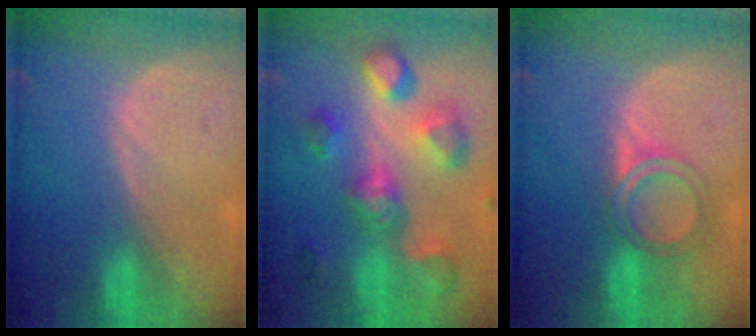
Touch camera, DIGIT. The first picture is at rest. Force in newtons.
{"total": 11.1, "press": 9.9, "slide": 5.0}
{"total": 4.9, "press": 4.7, "slide": 1.4}